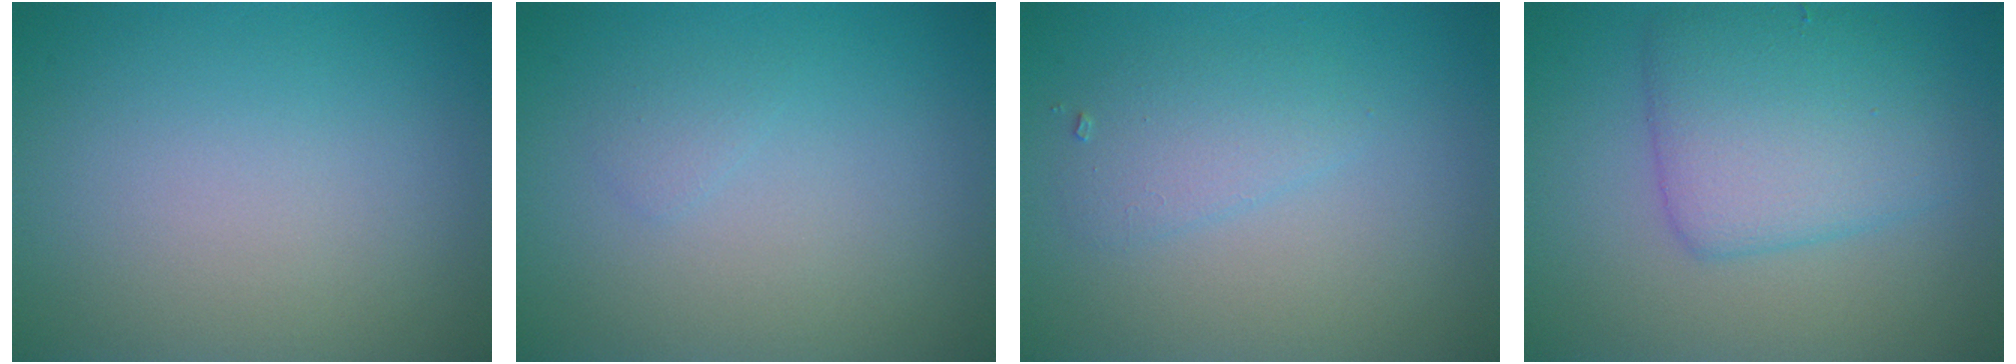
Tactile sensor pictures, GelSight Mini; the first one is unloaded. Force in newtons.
{"total": 0.7, "press": 0.7, "slide": 0.1}
{"total": 2.0, "press": 2.0, "slide": 0.1}
{"total": 5.4, "press": 5.4, "slide": 0.2}